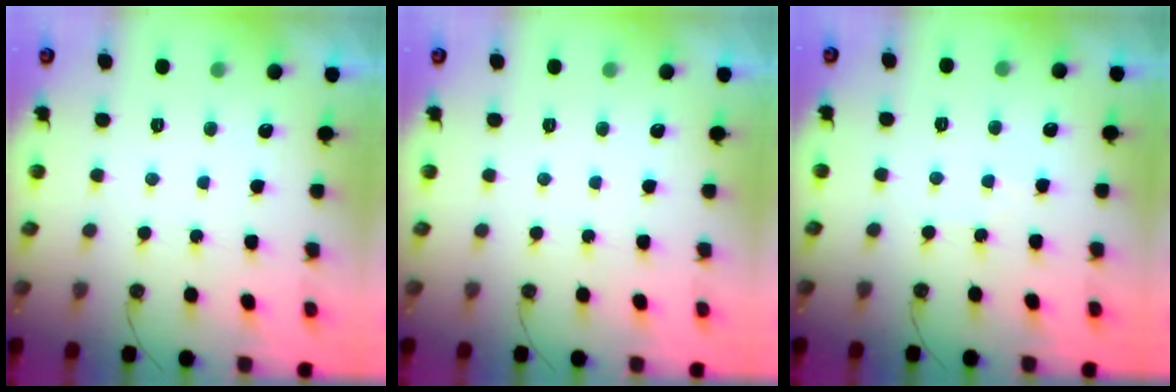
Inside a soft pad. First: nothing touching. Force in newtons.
{"total": 0.0}
{"total": 4.5, "press": 4.4, "slide": 0.8}